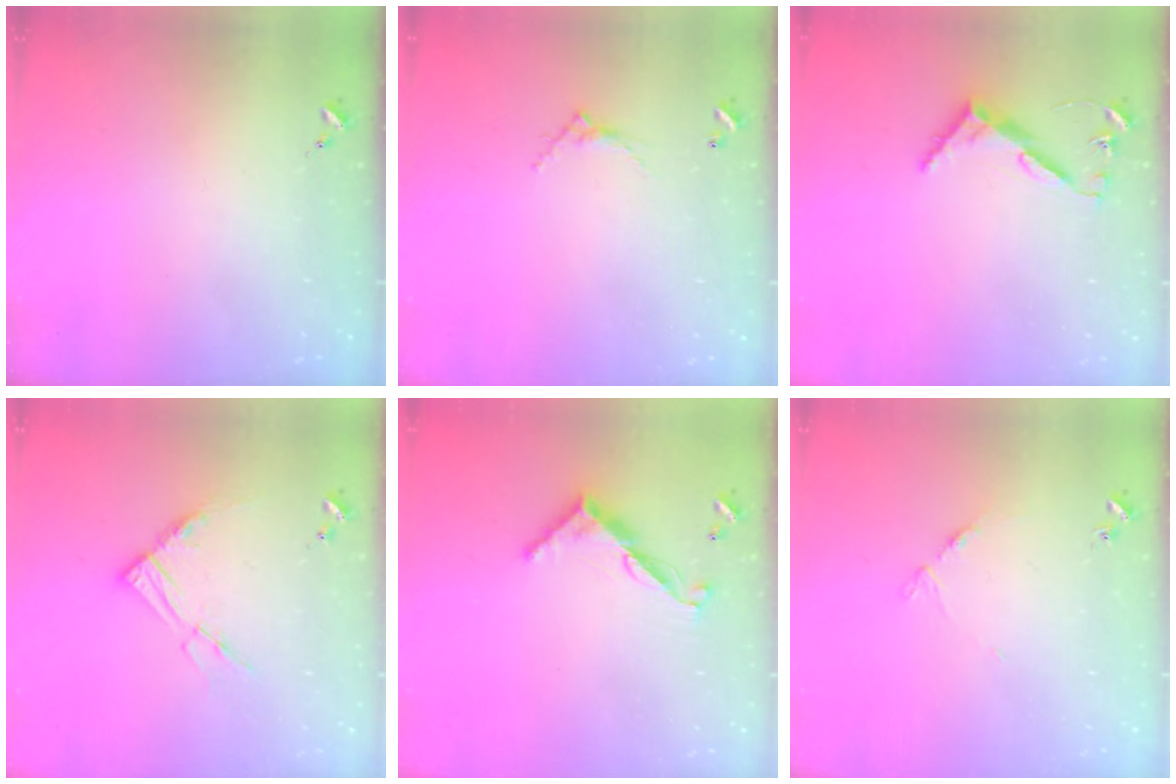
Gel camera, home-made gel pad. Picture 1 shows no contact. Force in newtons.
{"total": 5.2, "press": 5.2, "slide": 0.2}
{"total": 8.2, "press": 8.1, "slide": 0.6}
{"total": 10.3, "press": 10.2, "slide": 1.0}
{"total": 11.0, "press": 11.0, "slide": 0.4}
{"total": 5.5, "press": 5.5, "slide": 0.4}